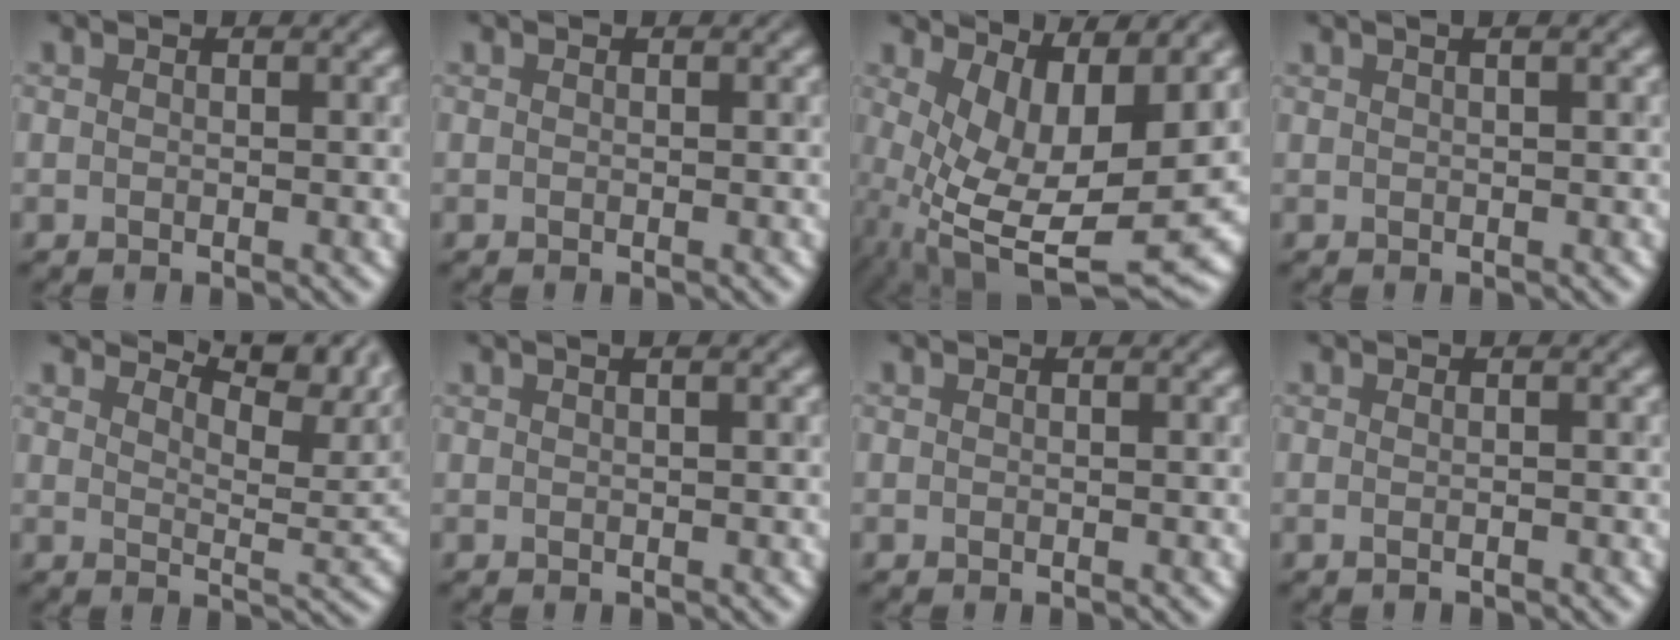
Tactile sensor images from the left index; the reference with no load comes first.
{"total": 0.0}
{"total": 9.3, "force": [0.5, 4.0, 8.4], "torque": [-0.163, -0.030, 0.022]}
{"total": 2.7, "force": [1.6, 1.1, 1.9], "torque": [-0.010, 0.015, -0.001]}
{"total": 8.6, "force": [6.7, 2.2, 5.0], "torque": [-0.073, 0.013, 0.107]}
{"total": 1.6, "force": [1.1, 0.4, 1.1], "torque": [-0.011, 0.002, 0.006]}
{"total": 0.0}
{"total": 0.7, "force": [-0.1, 0.1, 0.7], "torque": [-0.009, 0.000, -0.005]}